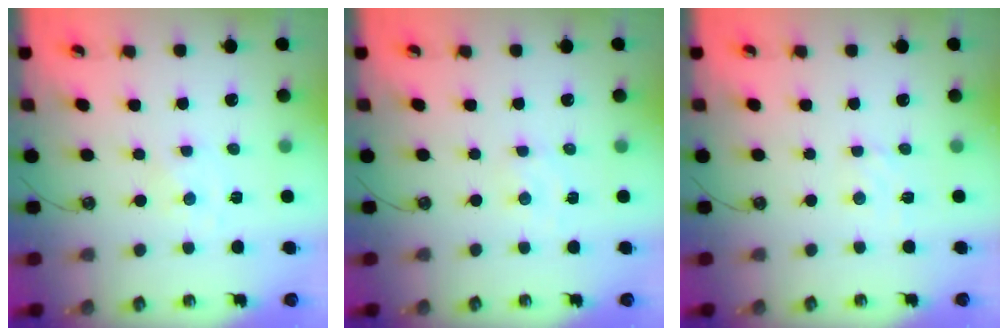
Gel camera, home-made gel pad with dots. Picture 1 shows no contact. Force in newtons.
{"total": 1.9, "press": 1.9, "slide": 0.3}
{"total": 3.1, "press": 3.1, "slide": 0.4}